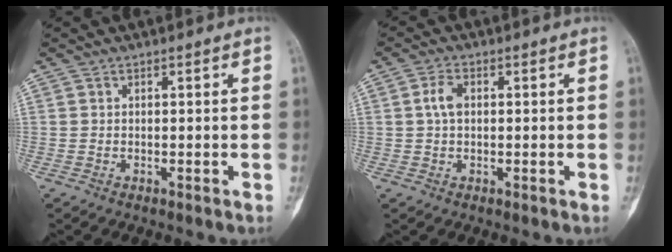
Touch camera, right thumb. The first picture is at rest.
{"total": 3.2, "force": [0.4, 2.0, 2.5], "torque": [-0.054, 0.006, 0.005]}